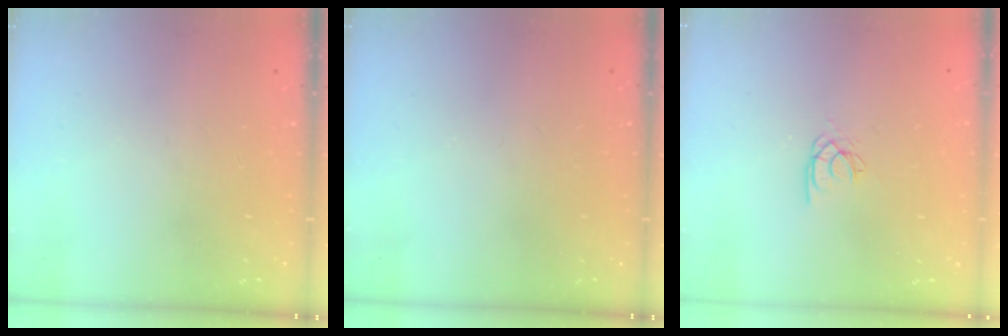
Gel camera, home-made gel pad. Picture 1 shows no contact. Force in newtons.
{"total": 0.0}
{"total": 2.5, "press": 2.5, "slide": 0.1}